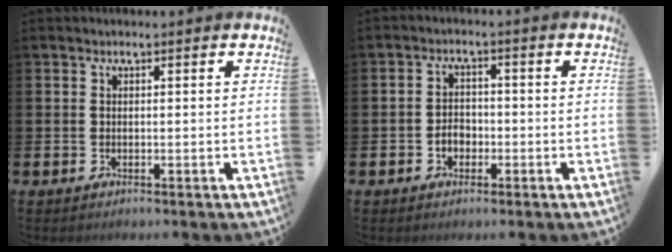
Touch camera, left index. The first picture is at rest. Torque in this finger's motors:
{"motor_torque": [0.16, -0.04, 0.06, 0.06]}